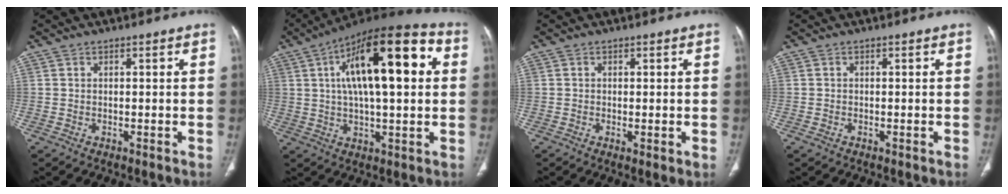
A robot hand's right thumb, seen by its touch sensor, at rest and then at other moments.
{"total": 22.2, "force": [5.2, 8.1, 20.0], "torque": [-0.298, 0.021, 0.072]}
{"total": 1.5, "force": [-0.2, 0.4, 1.5], "torque": [-0.030, -0.007, -0.004]}
{"total": 0.7, "force": [-0.4, 0.4, 0.5], "torque": [-0.007, 0.002, -0.005]}